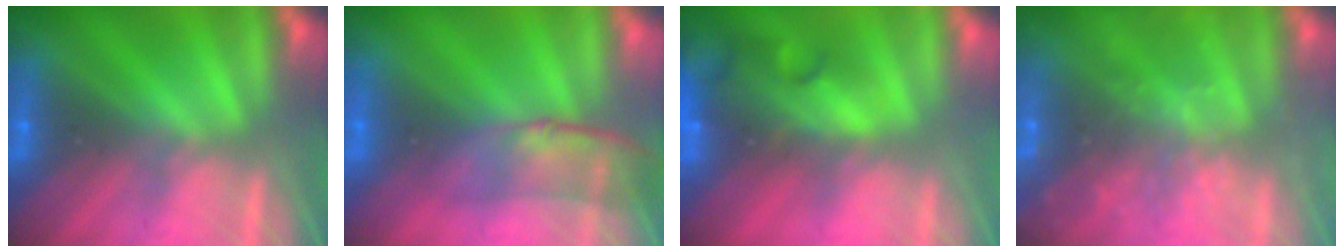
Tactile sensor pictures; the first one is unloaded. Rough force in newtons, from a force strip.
{"total": 3.0}
{"total": 11.2}
{"total": 7.2}